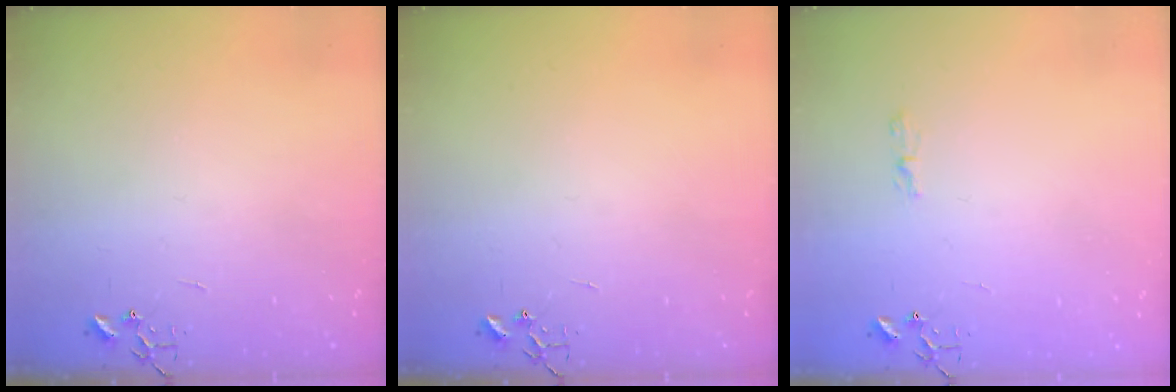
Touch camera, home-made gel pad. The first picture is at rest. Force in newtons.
{"total": 0.0}
{"total": 3.9, "press": 3.9, "slide": 0.5}